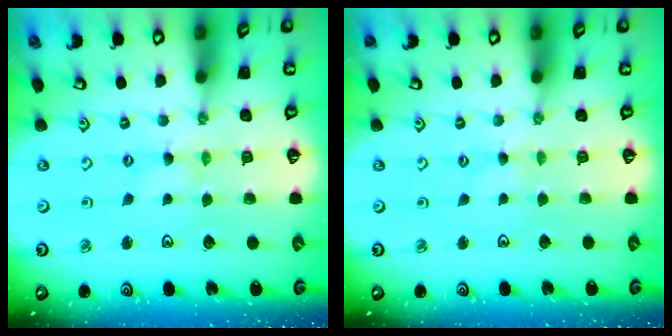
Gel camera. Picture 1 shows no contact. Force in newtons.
{"total": 0.0}